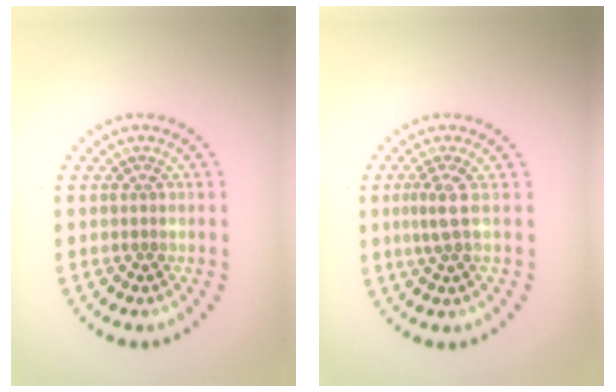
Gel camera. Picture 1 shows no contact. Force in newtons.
{"total": 1.8, "press": 1.3, "slide": 1.1}